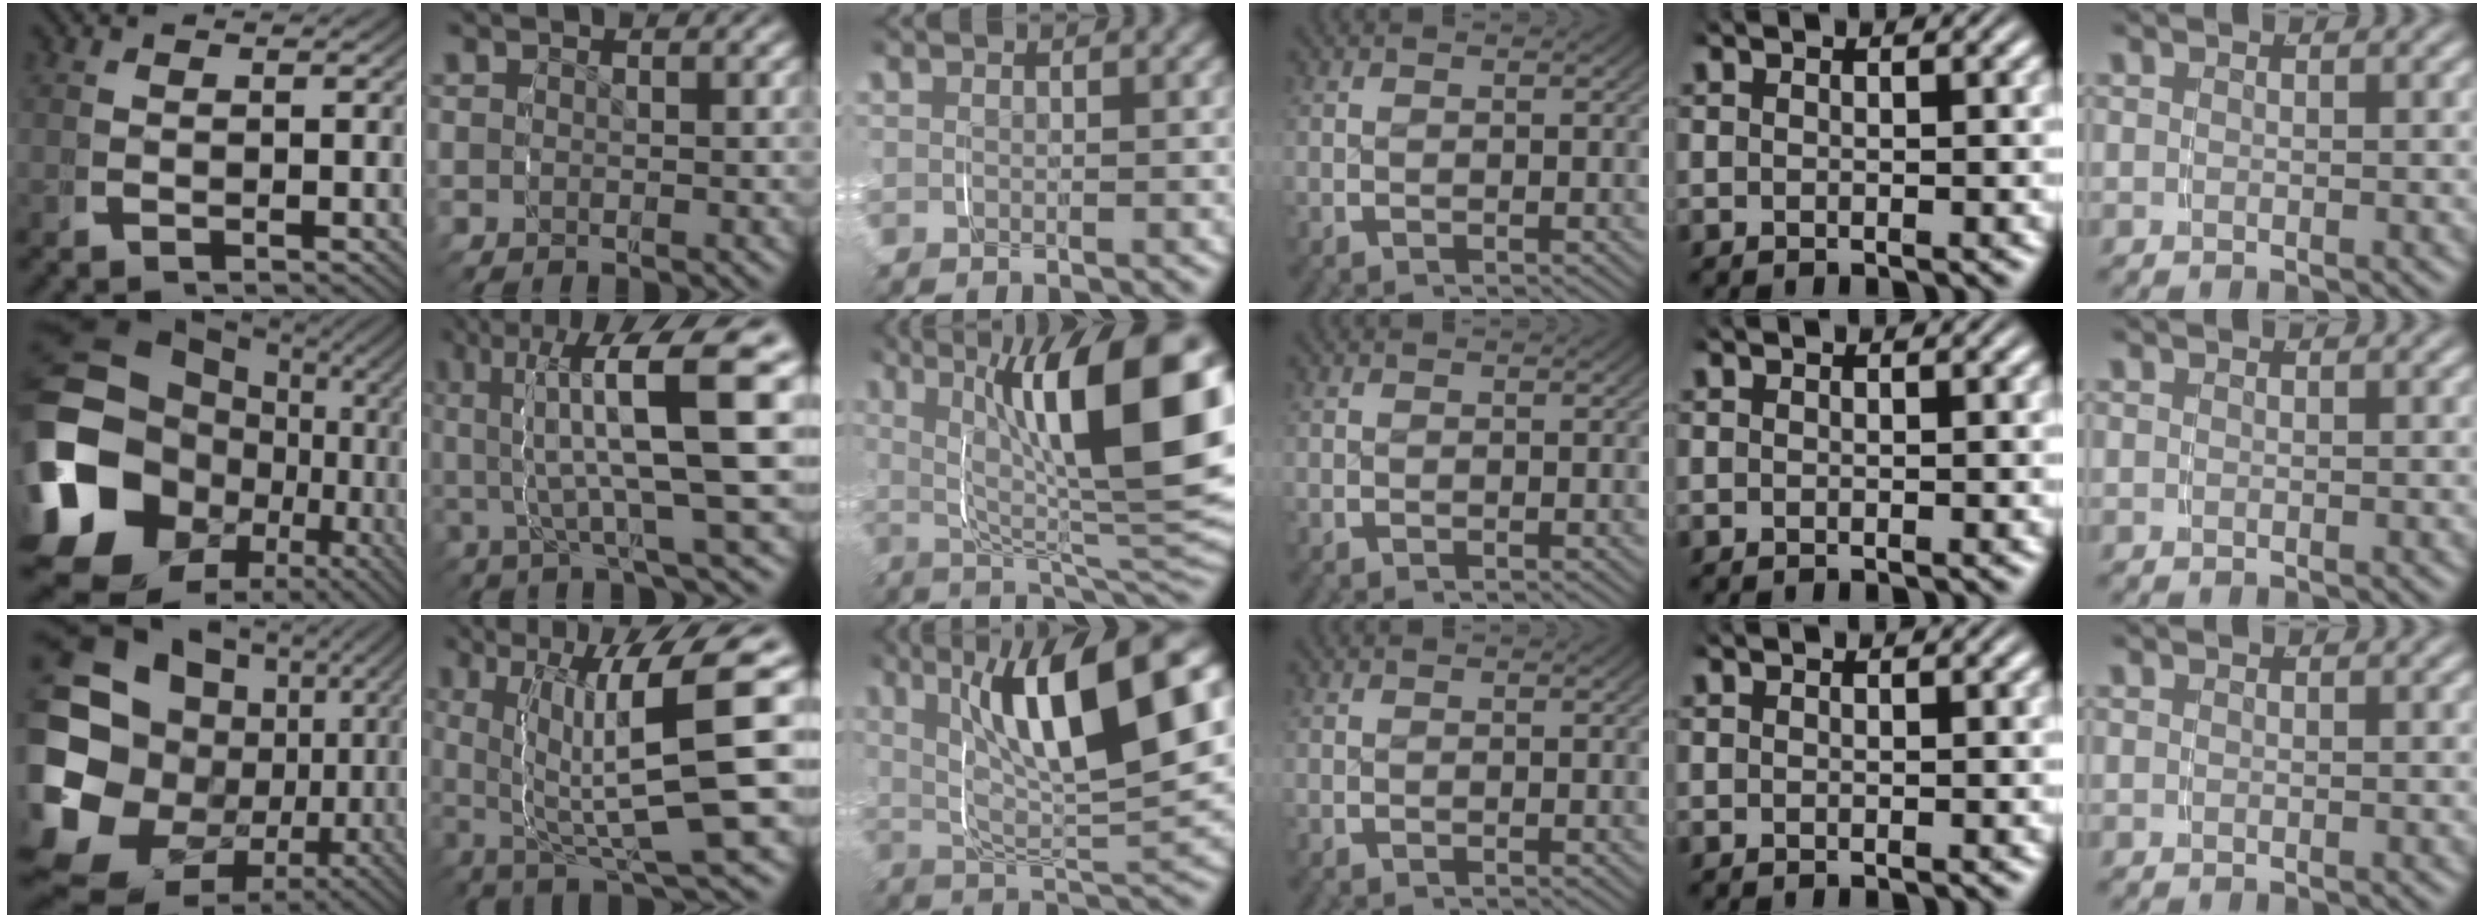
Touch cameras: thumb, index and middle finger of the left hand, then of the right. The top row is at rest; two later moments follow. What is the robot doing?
{"motion": "grasp_and_lifting", "object": "map"}